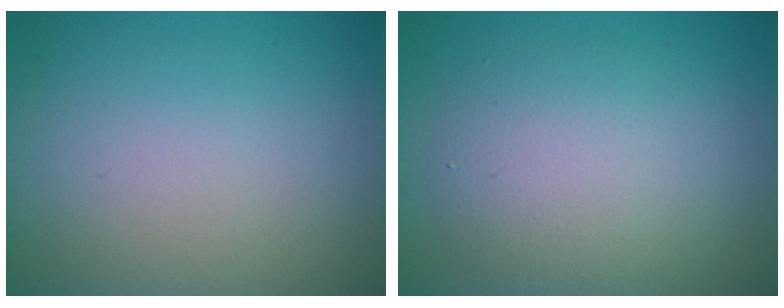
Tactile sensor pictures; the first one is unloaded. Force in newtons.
{"total": 4.9, "press": 4.9, "slide": 0.3}